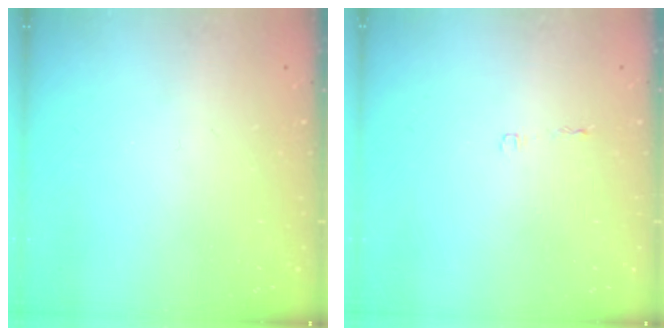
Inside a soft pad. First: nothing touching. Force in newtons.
{"total": 2.5, "press": 2.4, "slide": 0.4}